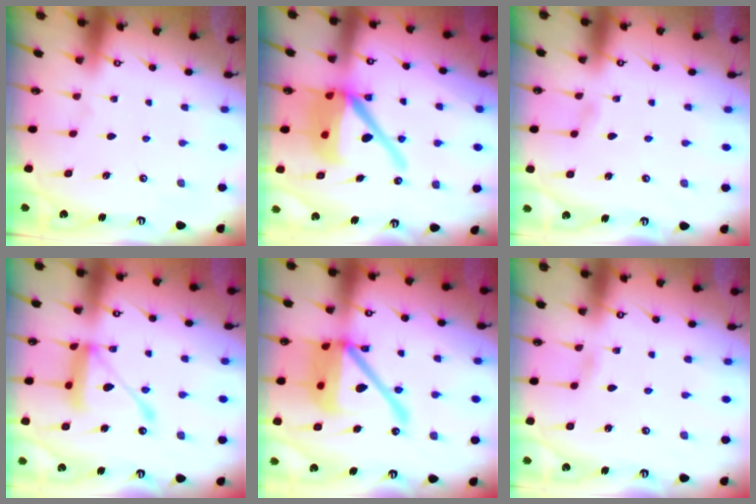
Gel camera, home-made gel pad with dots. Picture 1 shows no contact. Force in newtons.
{"total": 15.3, "press": 15.1, "slide": 2.2}
{"total": 1.7, "press": 1.7, "slide": 0.1}
{"total": 14.0, "press": 14.0, "slide": 1.2}
{"total": 20.3, "press": 20.0, "slide": 3.5}
{"total": 1.6, "press": 1.6, "slide": 0.2}